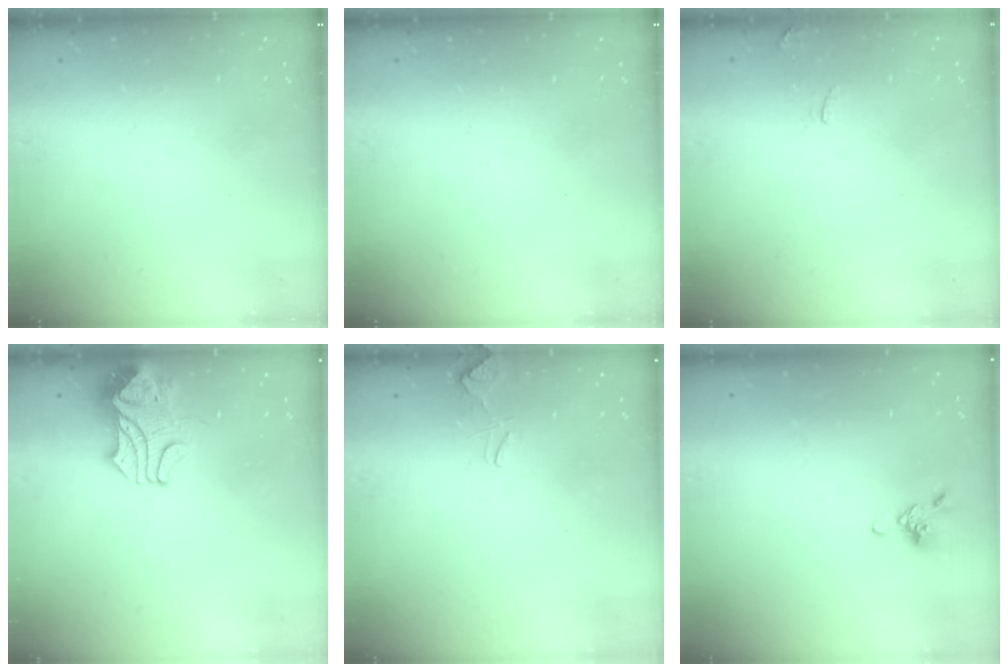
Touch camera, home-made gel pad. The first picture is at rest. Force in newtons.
{"total": 0.0}
{"total": 1.5, "press": 1.4, "slide": 0.5}
{"total": 2.4, "press": 2.2, "slide": 1.0}
{"total": 2.6, "press": 2.5, "slide": 0.8}
{"total": 6.0, "press": 6.0, "slide": 0.8}